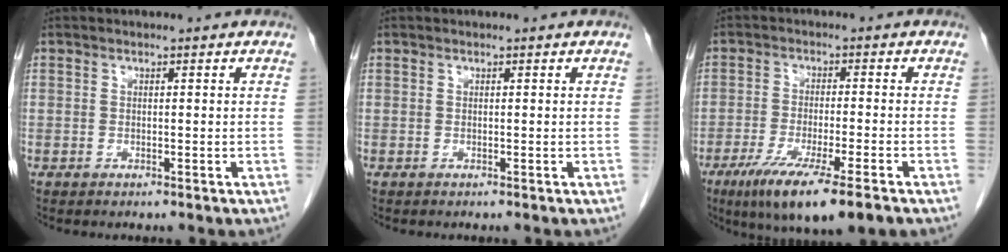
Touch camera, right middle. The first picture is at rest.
{"total": 0.0}
{"total": 12.2, "force": [-7.8, 0.9, 9.4], "torque": [-0.155, -0.031, -0.123]}